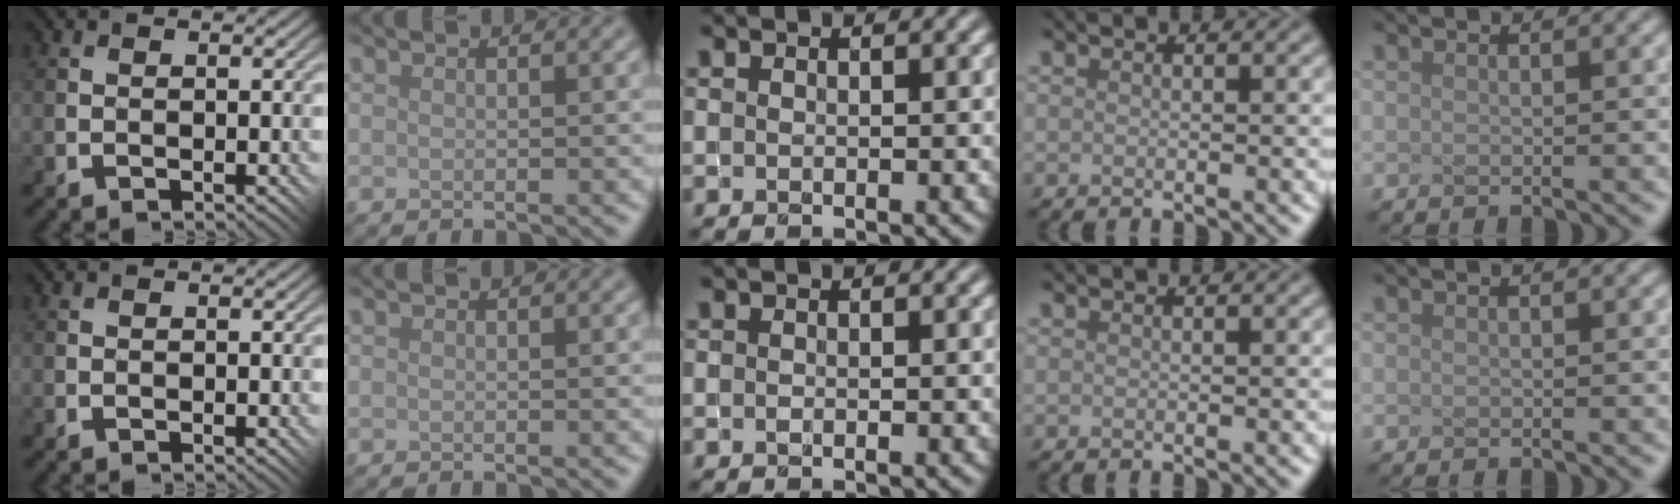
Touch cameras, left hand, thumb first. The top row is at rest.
{}